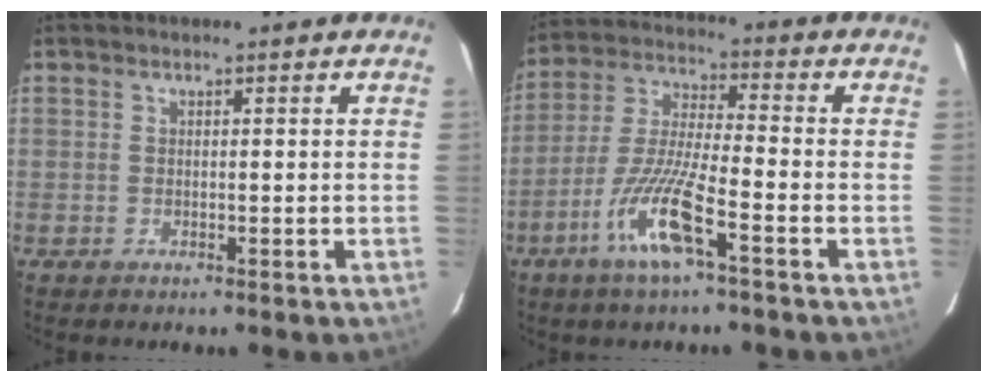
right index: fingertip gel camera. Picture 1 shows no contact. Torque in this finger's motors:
{"motor_torque": [1.54, -0.60, 0.38, 0.15]}